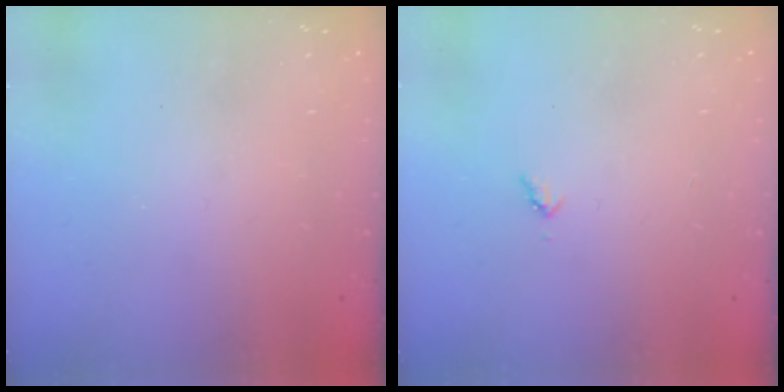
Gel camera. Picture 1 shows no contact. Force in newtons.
{"total": 3.0, "press": 3.0, "slide": 0.3}